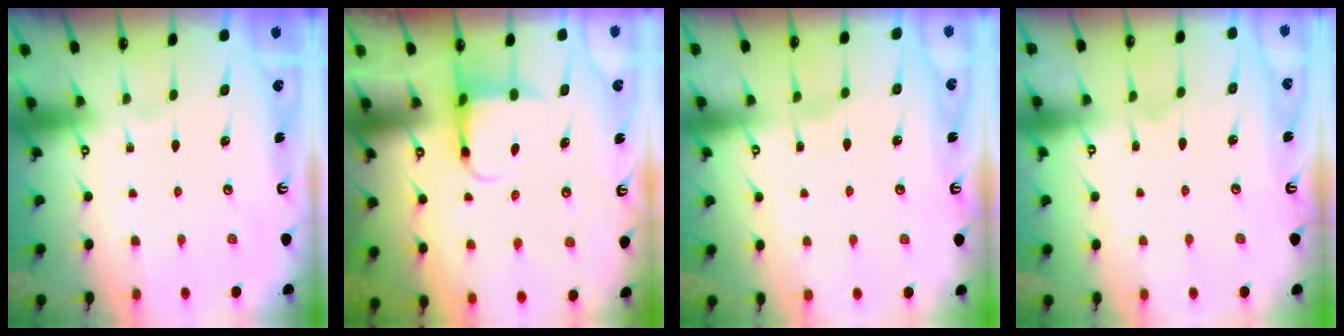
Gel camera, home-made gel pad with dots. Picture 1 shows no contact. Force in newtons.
{"total": 3.6, "press": 3.6, "slide": 0.7}
{"total": 4.2, "press": 4.1, "slide": 0.4}
{"total": 3.9, "press": 3.9, "slide": 0.4}